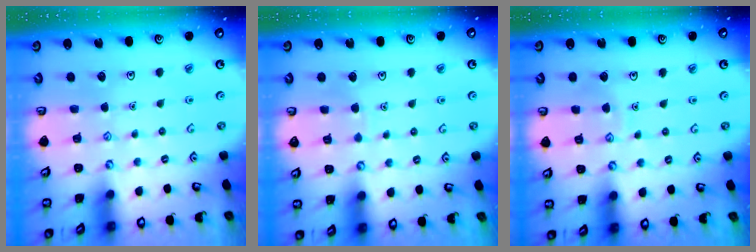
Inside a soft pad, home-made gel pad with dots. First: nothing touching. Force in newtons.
{"total": 2.5, "press": 2.5, "slide": 0.2}
{"total": 3.7, "press": 3.7, "slide": 0.3}